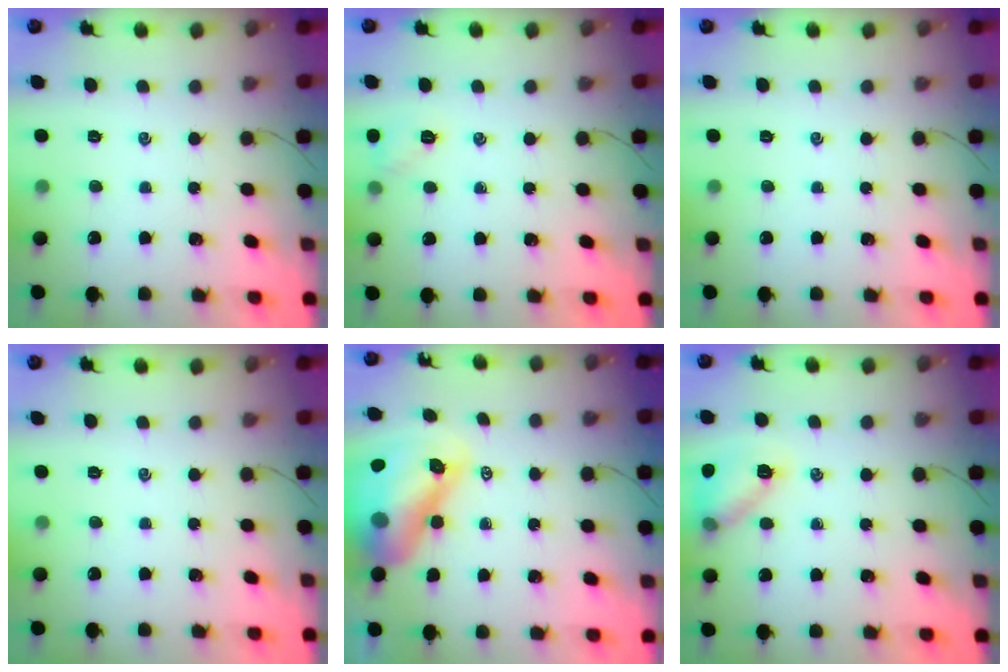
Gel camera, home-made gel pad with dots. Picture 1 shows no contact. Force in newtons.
{"total": 5.9, "press": 5.7, "slide": 1.3}
{"total": 0.0}
{"total": 0.0}
{"total": 14.9, "press": 14.3, "slide": 4.2}
{"total": 11.7, "press": 11.6, "slide": 1.5}